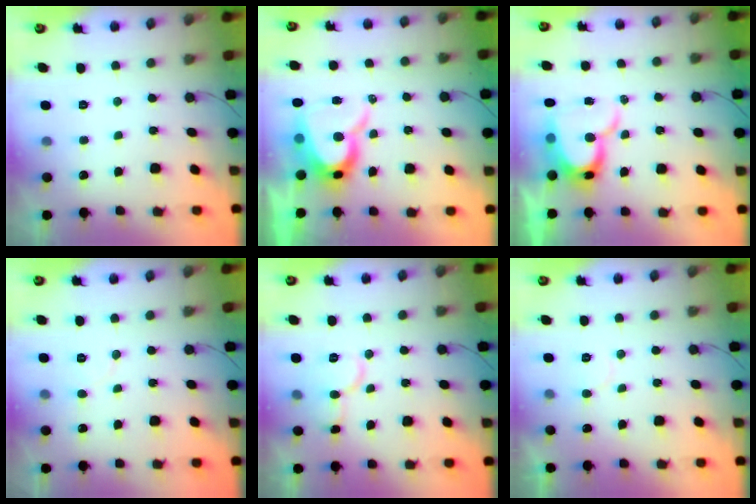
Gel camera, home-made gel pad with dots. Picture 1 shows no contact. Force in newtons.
{"total": 12.5, "press": 12.5, "slide": 1.2}
{"total": 12.7, "press": 12.6, "slide": 1.4}
{"total": 3.8, "press": 3.8, "slide": 0.4}
{"total": 9.5, "press": 9.5, "slide": 0.7}
{"total": 3.8, "press": 3.8, "slide": 0.3}